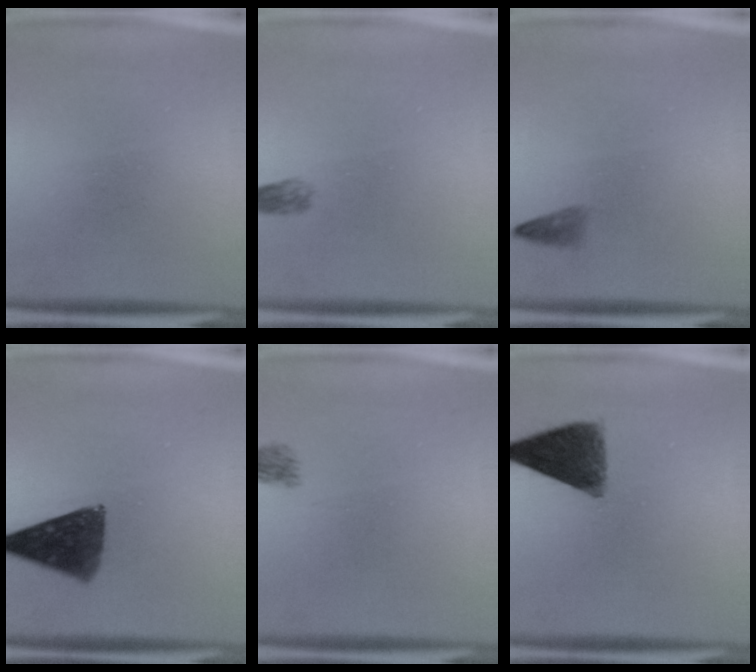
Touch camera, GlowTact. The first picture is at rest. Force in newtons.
{"total": 1.5}
{"total": 1.2}
{"total": 10.4}
{"total": 1.8}
{"total": 9.3}